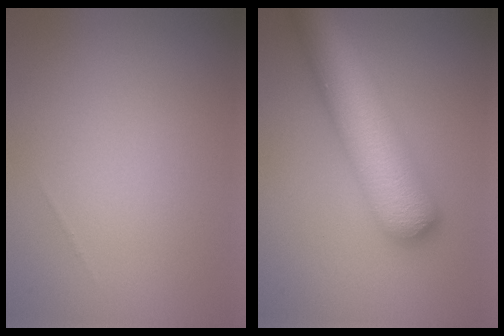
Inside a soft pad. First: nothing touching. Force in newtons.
{"total": 10.1, "press": 10.1, "slide": 0.4}